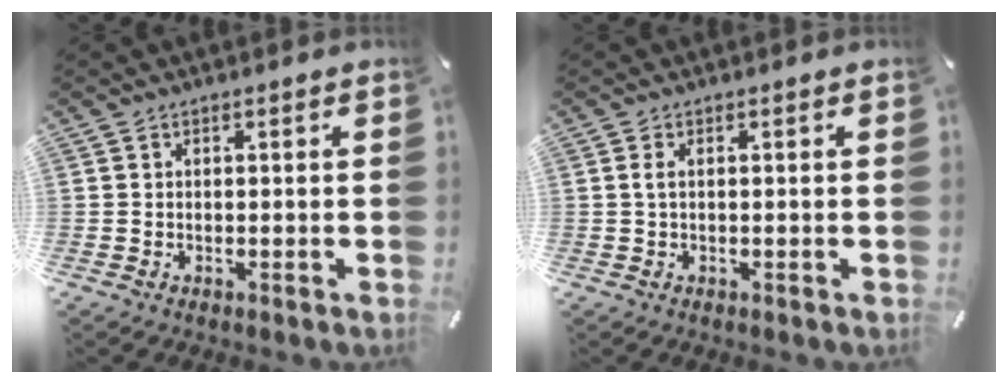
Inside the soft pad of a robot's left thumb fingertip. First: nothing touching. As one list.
[{"total": 1.4, "force": [0.1, 0.4, 1.3], "torque": [-0.027, 0.000, 0.001]}]